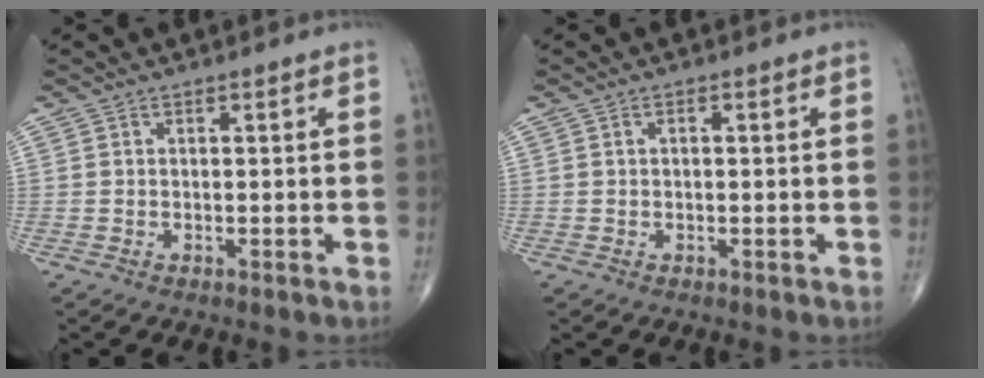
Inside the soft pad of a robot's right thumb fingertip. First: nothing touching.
{"total": 0.8, "force": [0.1, 0.4, 0.7], "torque": [-0.010, 0.002, 0.000]}